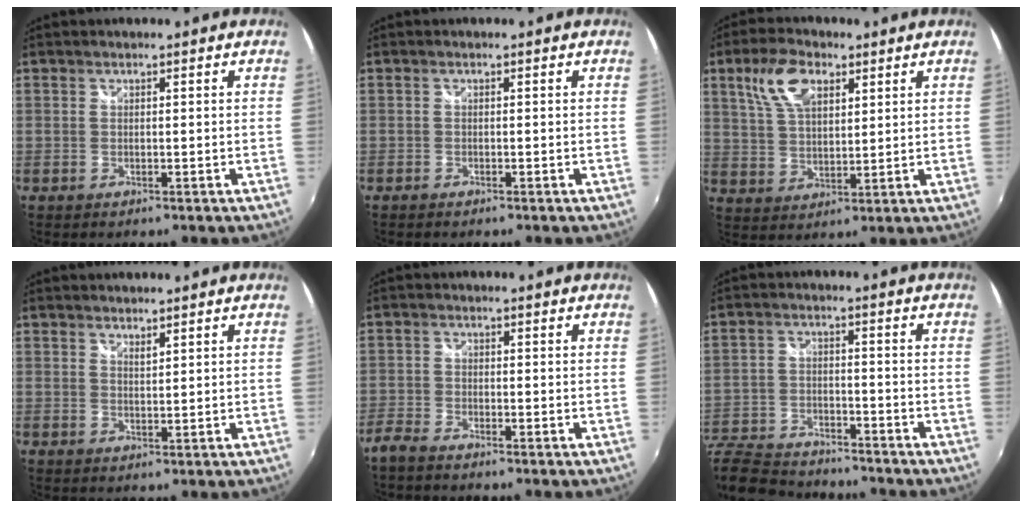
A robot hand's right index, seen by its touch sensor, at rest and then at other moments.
{"total": 0.7, "force": [-0.6, 0.3, 0.3], "torque": [-0.007, -0.002, -0.014]}
{"total": 9.6, "force": [4.7, 5.0, 6.7], "torque": [-0.133, 0.021, 0.093]}
{"total": 1.3, "force": [1.2, 0.3, 0.5], "torque": [-0.007, 0.000, 0.020]}
{"total": 3.8, "force": [-3.3, 1.0, 1.4], "torque": [-0.047, -0.009, -0.072]}
{"total": 18.0, "force": [-14.9, 7.0, 7.2], "torque": [-0.191, -0.013, -0.252]}